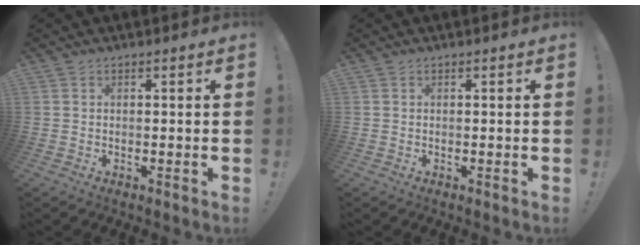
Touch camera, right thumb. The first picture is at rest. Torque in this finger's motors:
{"motor_torque": [0.00, 0.00, 0.00, 0.00, 0.00]}